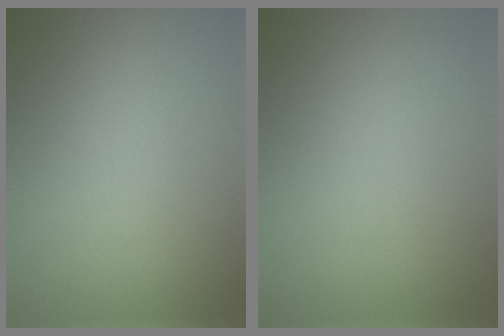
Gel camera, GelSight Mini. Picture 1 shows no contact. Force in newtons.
{"total": 0.0}